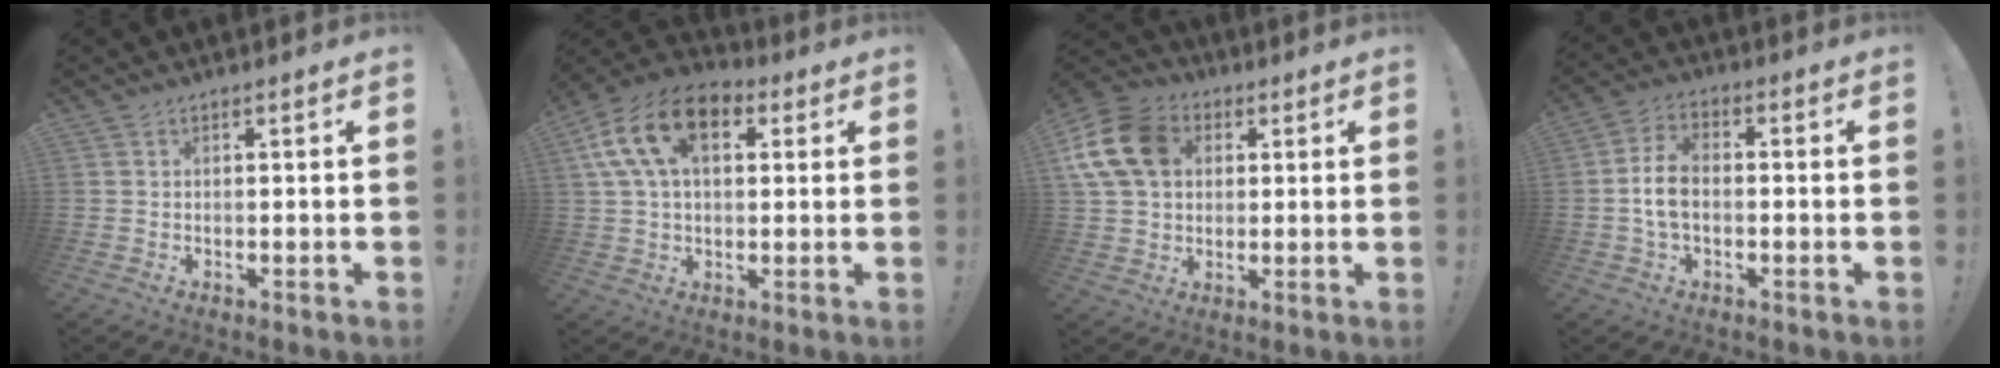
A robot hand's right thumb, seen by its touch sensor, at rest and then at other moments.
{"total": 17.3, "force": [6.1, 10.7, 12.1], "torque": [-0.224, -0.003, 0.110]}
{"total": 16.0, "force": [4.2, 12.6, 9.0], "torque": [-0.168, 0.002, 0.087]}
{"total": 7.9, "force": [-1.0, 4.8, 6.2], "torque": [-0.120, 0.010, -0.014]}